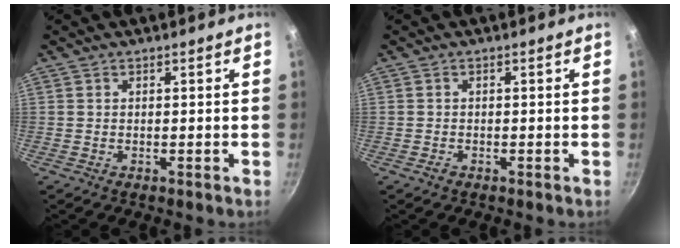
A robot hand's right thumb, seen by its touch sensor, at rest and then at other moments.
{"total": 1.0, "force": [-0.6, 0.6, 0.3], "torque": [-0.007, 0.003, -0.012]}